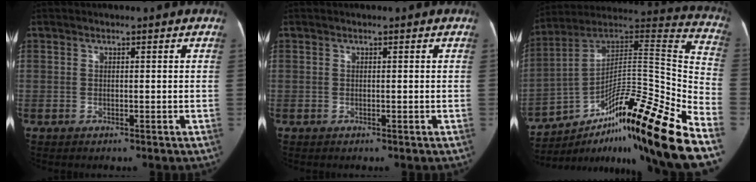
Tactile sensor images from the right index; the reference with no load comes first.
{"total": 0.0}
{"total": 29.3, "force": [-19.2, 1.4, 22.1], "torque": [-0.265, 0.034, -0.317]}